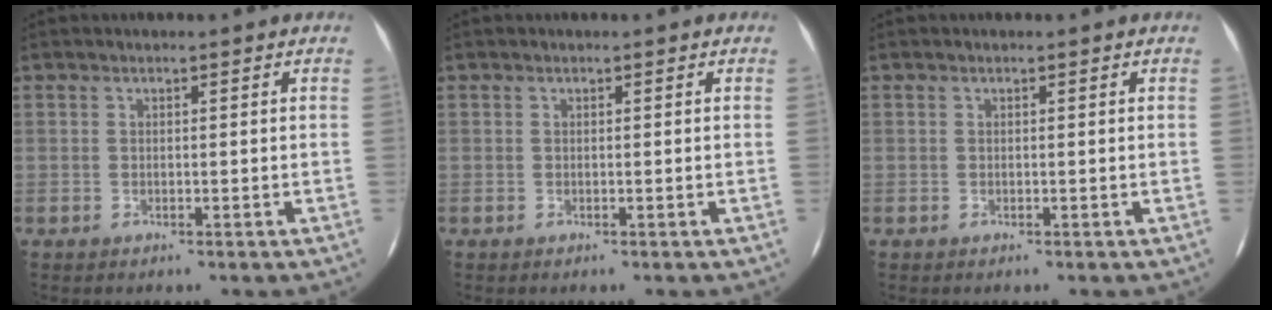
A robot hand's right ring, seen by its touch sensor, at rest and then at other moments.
{"total": 0.0}
{"total": 0.0}